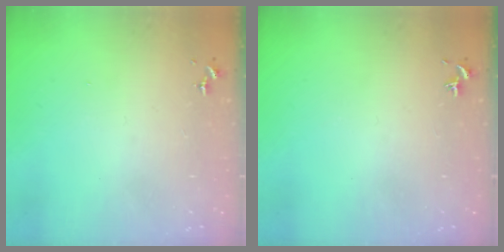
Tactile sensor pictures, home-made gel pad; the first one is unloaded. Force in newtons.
{"total": 0.0}